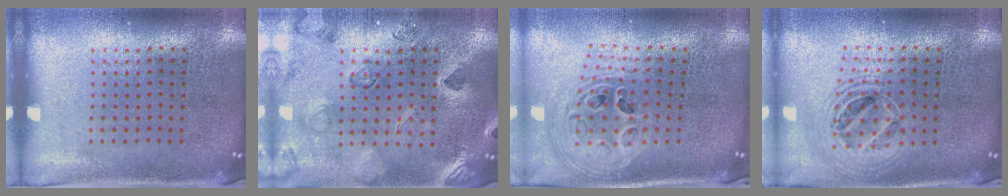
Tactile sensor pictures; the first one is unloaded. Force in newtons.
{"total": 2.5, "press": 2.3, "slide": 0.8}
{"total": 2.8, "press": 2.0, "slide": 1.9}
{"total": 2.0, "press": 1.7, "slide": 1.2}